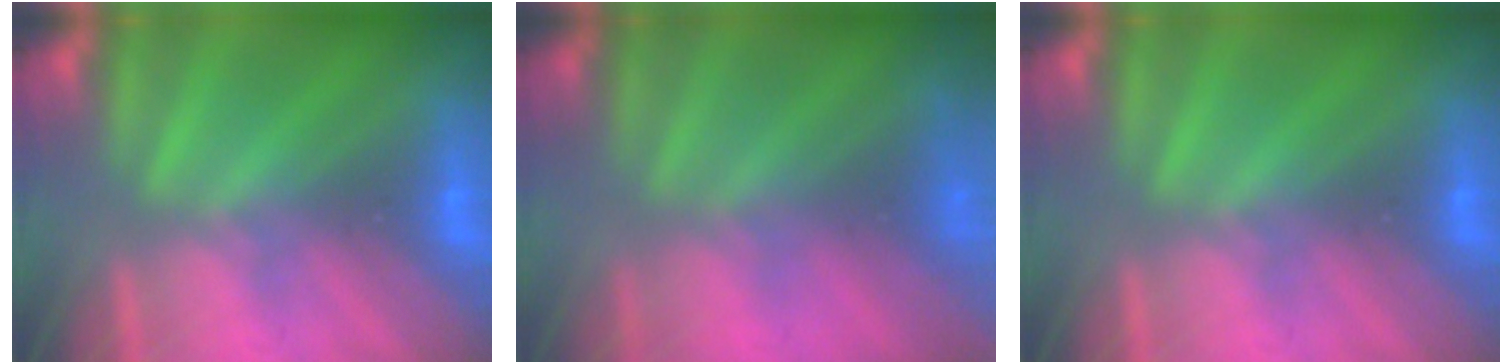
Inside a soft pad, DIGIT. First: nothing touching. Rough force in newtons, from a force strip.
{"total": 7.7}
{"total": 0.0}